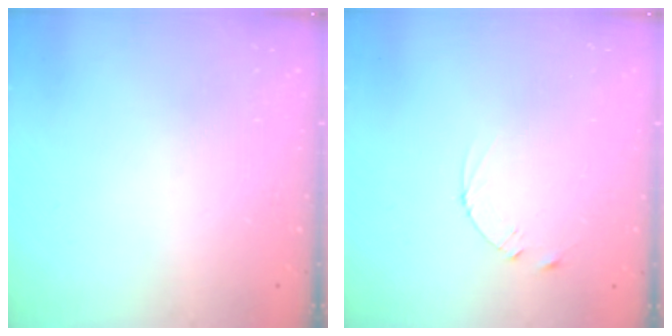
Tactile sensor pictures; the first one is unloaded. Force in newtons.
{"total": 2.4, "press": 2.3, "slide": 0.2}